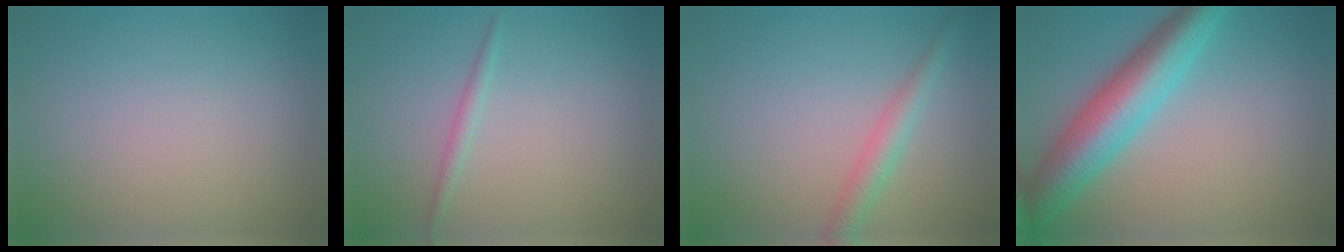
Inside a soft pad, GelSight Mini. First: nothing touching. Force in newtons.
{"total": 1.1, "press": 1.1, "slide": 0.0}
{"total": 2.4, "press": 2.4, "slide": 0.1}
{"total": 7.8, "press": 7.8, "slide": 0.2}